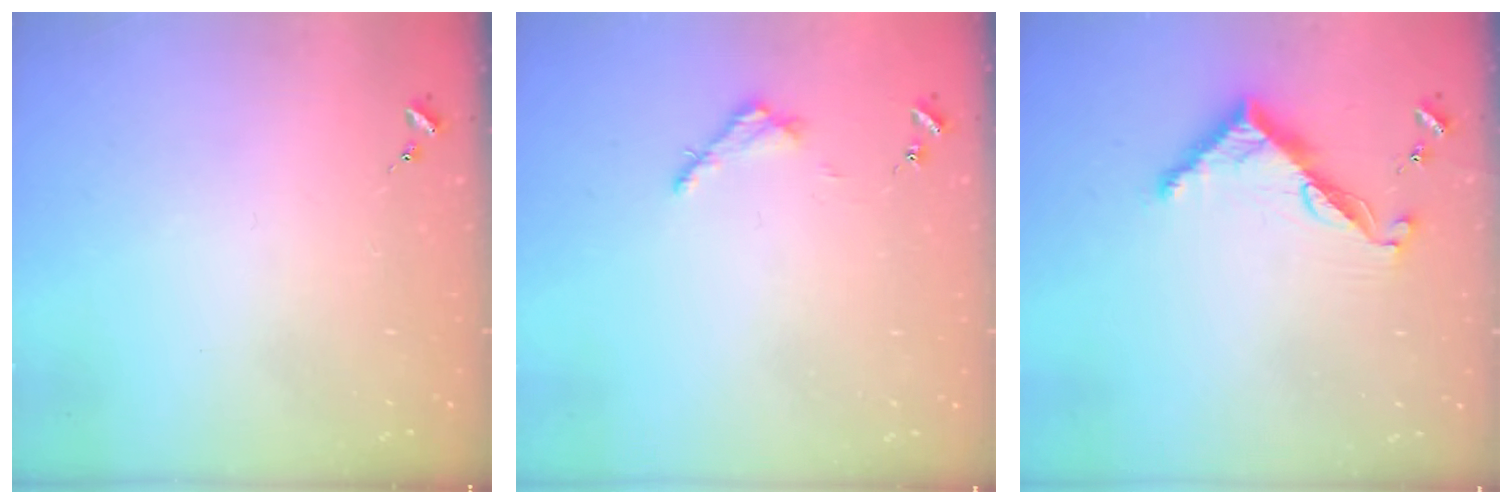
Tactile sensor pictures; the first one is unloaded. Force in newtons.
{"total": 3.2, "press": 3.2, "slide": 0.4}
{"total": 8.7, "press": 8.7, "slide": 0.6}